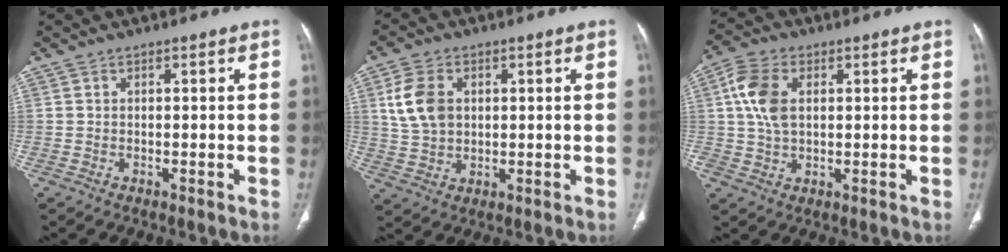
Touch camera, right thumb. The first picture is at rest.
{"total": 8.6, "force": [2.1, 6.1, 5.6], "torque": [-0.099, -0.003, 0.046]}
{"total": 8.0, "force": [1.9, 4.9, 6.0], "torque": [-0.126, 0.007, 0.035]}